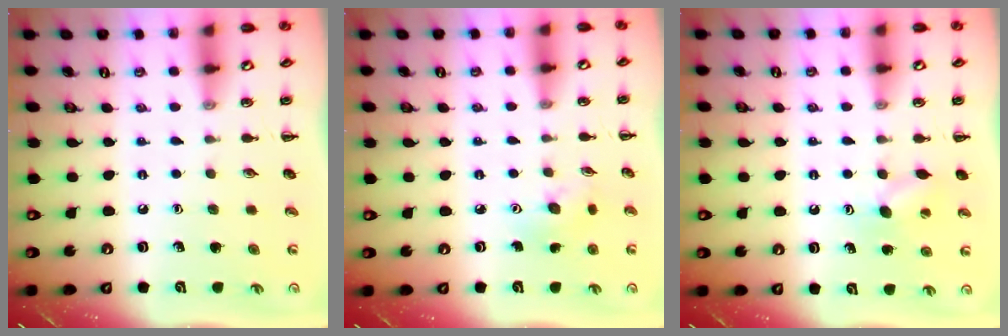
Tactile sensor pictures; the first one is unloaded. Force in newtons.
{"total": 3.3, "press": 3.2, "slide": 0.9}
{"total": 7.4, "press": 7.3, "slide": 1.4}